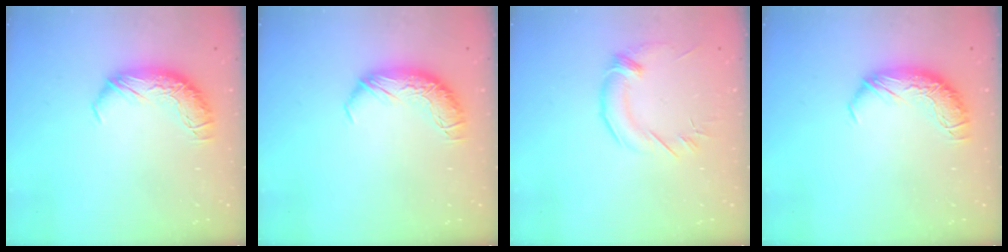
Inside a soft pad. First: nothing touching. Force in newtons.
{"total": 0.0}
{"total": 1.3, "press": 0.5, "slide": 1.2}
{"total": 0.0}